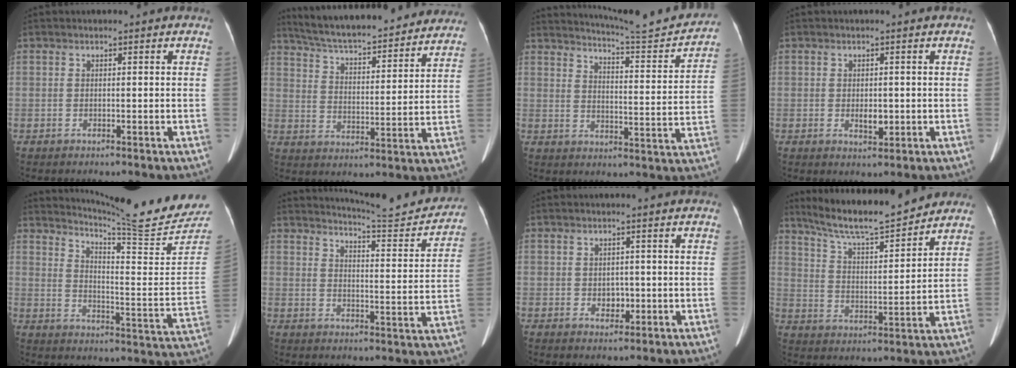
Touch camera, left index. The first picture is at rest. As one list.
[{"total": 27.5, "force": [24.8, 5.1, 10.7], "torque": [-0.178, -0.015, 0.330]}, {"total": 16.7, "force": [16.0, -0.1, 4.6], "torque": [-0.074, -0.055, 0.206]}, {"total": 2.2, "force": [-0.2, 1.2, 1.8], "torque": [-0.032, -0.004, 0.002]}, {"total": 19.3, "force": [18.5, -1.8, 5.4], "torque": [-0.092, -0.124, 0.239]}, {"total": 14.4, "force": [14.0, 0.2, 3.1], "torque": [-0.044, -0.048, 0.174]}, {"total": 2.1, "force": [-0.3, 1.7, 1.3], "torque": [-0.020, 0.002, 0.003]}, {"total": 14.9, "force": [13.5, 1.4, 6.3], "torque": [-0.112, 0.003, 0.221]}]